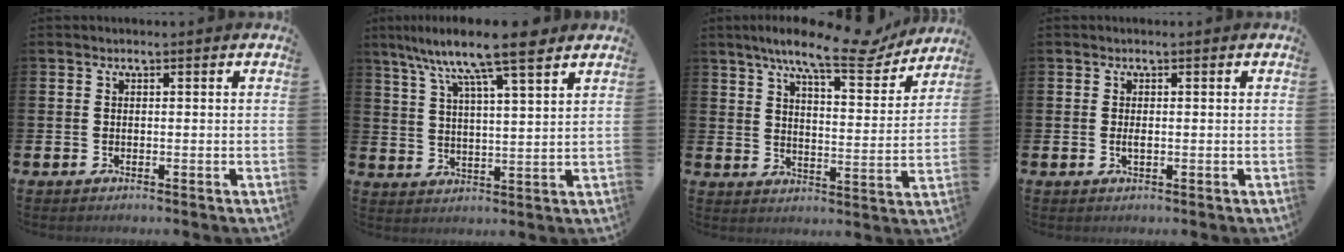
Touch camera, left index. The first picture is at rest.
{"total": 10.8, "force": [8.8, 1.0, 6.2], "torque": [-0.130, -0.035, 0.151]}
{"total": 10.8, "force": [8.8, 2.1, 6.0], "torque": [-0.111, -0.044, 0.147]}
{"total": 1.0, "force": [0.0, 0.3, 1.0], "torque": [-0.023, 0.002, 0.000]}